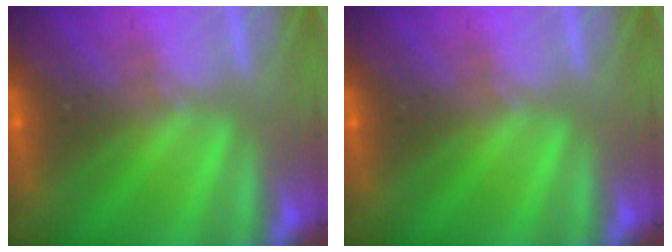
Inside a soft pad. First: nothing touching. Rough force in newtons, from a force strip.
{"total": 0.0}